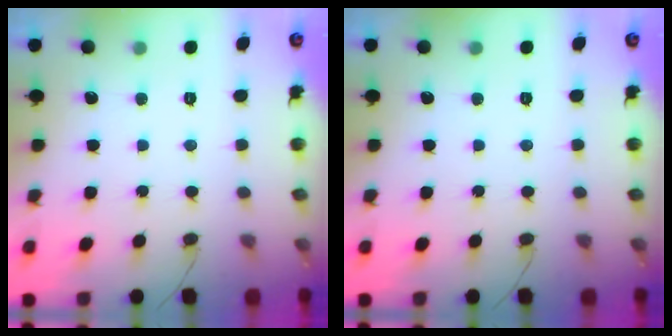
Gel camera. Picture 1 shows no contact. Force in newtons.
{"total": 0.0}